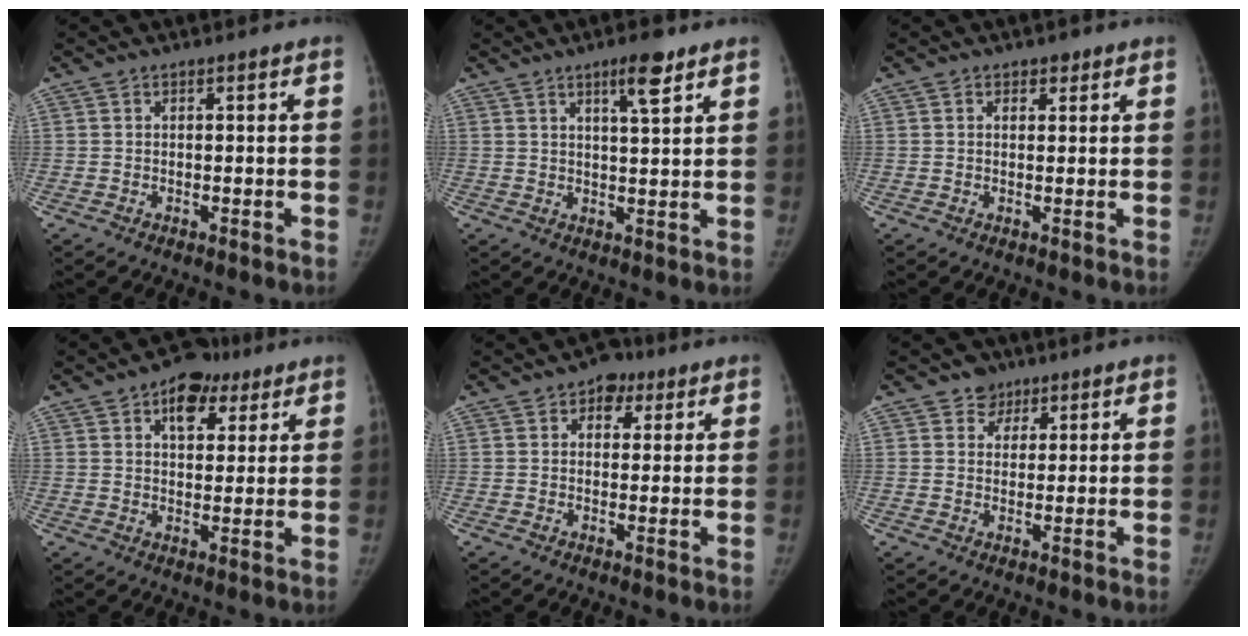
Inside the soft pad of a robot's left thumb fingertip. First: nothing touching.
{"total": 5.7, "force": [3.6, 1.0, 4.3], "torque": [-0.061, -0.021, 0.056]}
{"total": 1.7, "force": [1.0, 1.2, 0.7], "torque": [0.003, -0.004, 0.011]}
{"total": 9.3, "force": [5.0, 5.8, 5.2], "torque": [-0.041, -0.011, 0.069]}
{"total": 5.2, "force": [2.6, 3.8, 2.4], "torque": [0.002, -0.004, 0.030]}
{"total": 3.7, "force": [2.3, 2.9, 0.3], "torque": [0.021, -0.010, 0.029]}